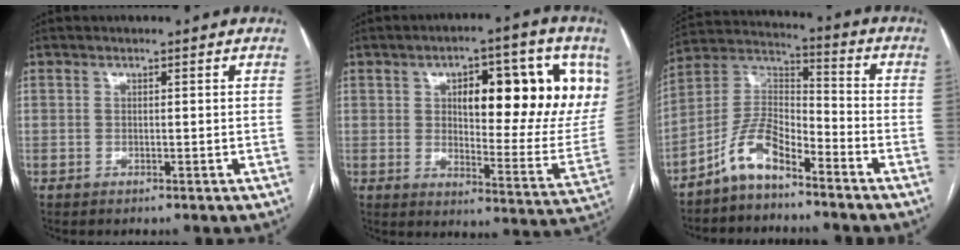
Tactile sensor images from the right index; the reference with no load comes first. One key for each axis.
{"total": 20.4, "fx": 6.7, "fy": 6.4, "fz": 18.2, "tx": -0.233, "ty": 0.014, "tz": 0.097}
{"total": 8.7, "fx": -6.3, "fy": 3.1, "fz": 5.2, "tx": -0.113, "ty": 0.025, "tz": -0.126}